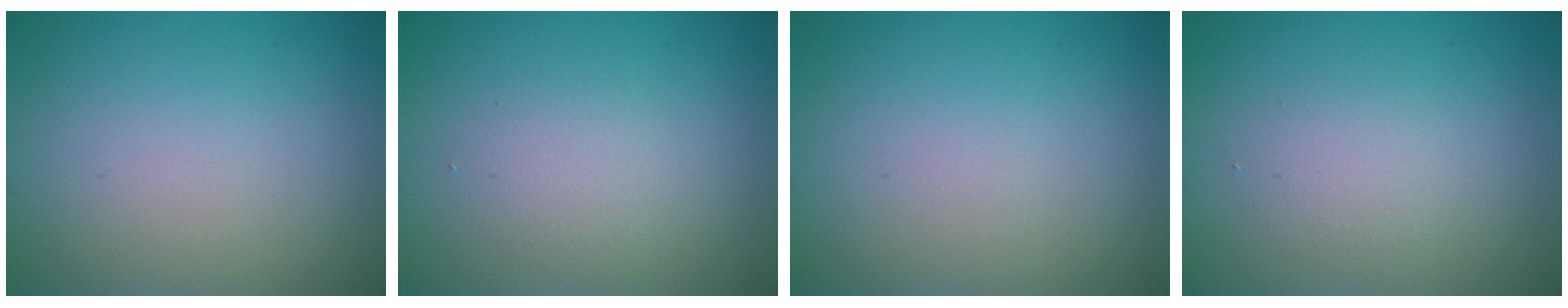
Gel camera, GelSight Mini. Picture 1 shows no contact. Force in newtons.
{"total": 1.9, "press": 1.9, "slide": 0.1}
{"total": 0.0}
{"total": 1.8, "press": 1.8, "slide": 0.1}